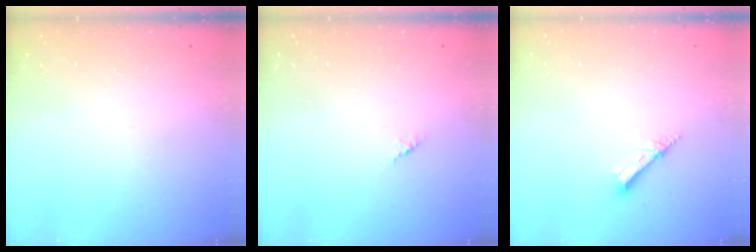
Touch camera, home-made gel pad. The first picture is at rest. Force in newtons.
{"total": 1.2, "press": 1.2, "slide": 0.3}
{"total": 2.5, "press": 2.5, "slide": 0.2}